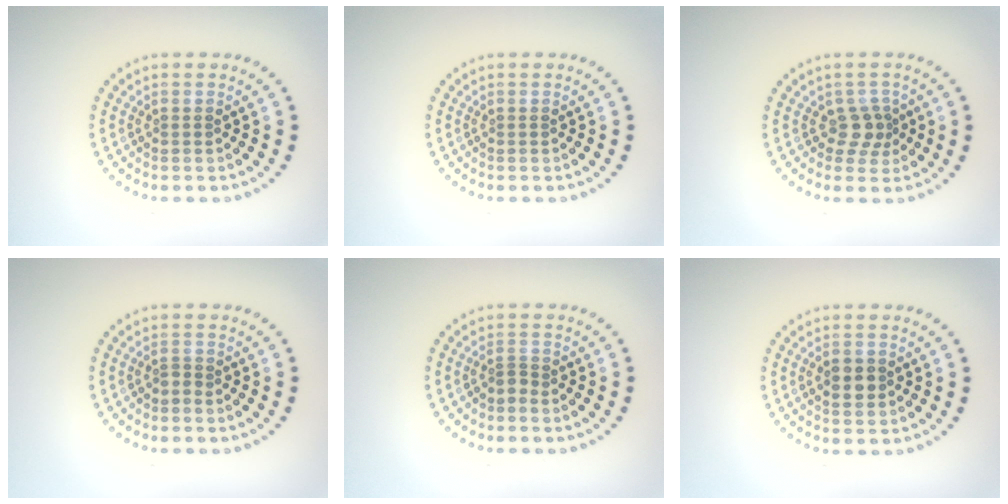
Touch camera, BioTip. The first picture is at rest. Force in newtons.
{"total": 0.0}
{"total": 2.0, "press": 1.5, "slide": 1.3}
{"total": 0.6, "press": 0.4, "slide": 0.5}
{"total": 0.8, "press": 0.4, "slide": 0.7}
{"total": 2.7, "press": 2.7, "slide": 0.0}